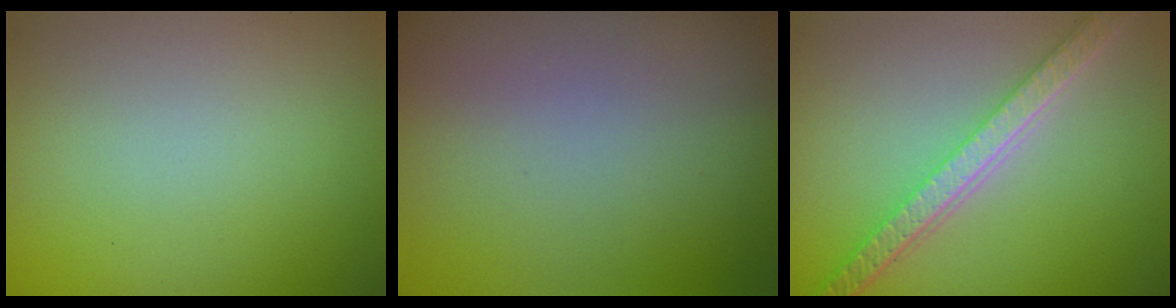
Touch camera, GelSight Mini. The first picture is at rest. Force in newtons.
{"total": 0.0}
{"total": 5.8, "press": 4.5, "slide": 3.7}